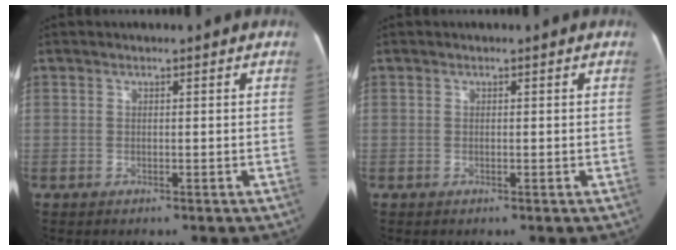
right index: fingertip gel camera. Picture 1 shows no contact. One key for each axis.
{"total": 0.0}